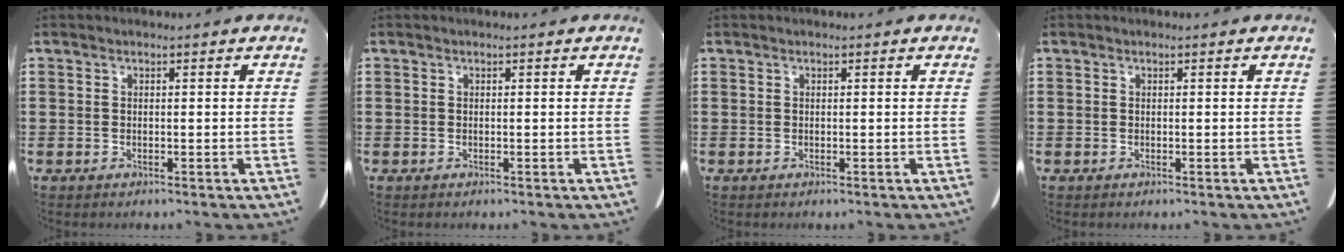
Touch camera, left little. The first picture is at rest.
{"total": 0.0}
{"total": 0.0}
{"total": 0.0}